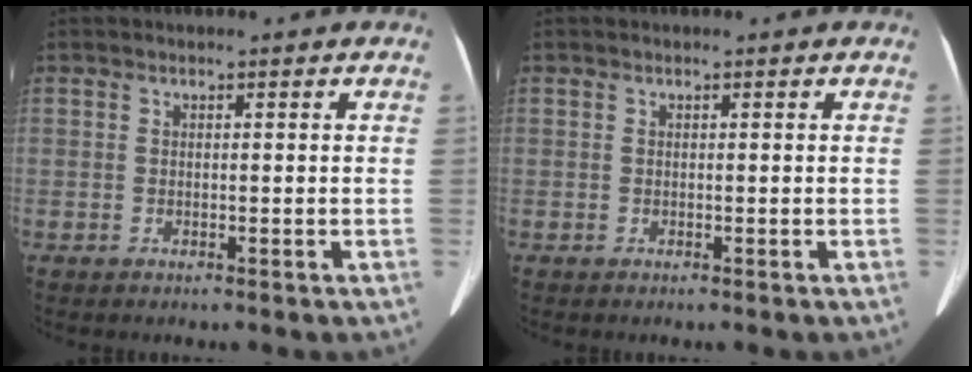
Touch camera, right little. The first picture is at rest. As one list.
[{"total": 0.0}]